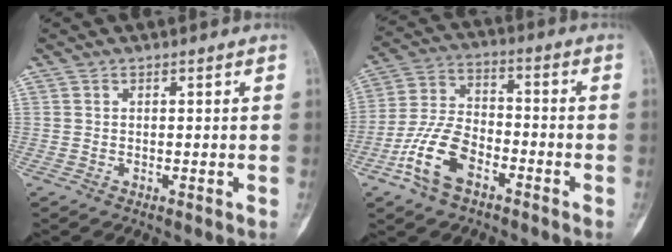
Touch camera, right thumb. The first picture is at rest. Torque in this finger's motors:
{"motor_torque": [-0.13, 0.13, 0.55, 0.02, 0.13]}